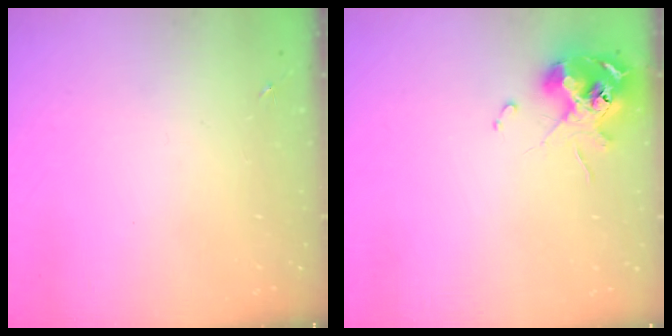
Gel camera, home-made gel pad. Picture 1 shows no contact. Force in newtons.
{"total": 11.3, "press": 11.2, "slide": 1.5}